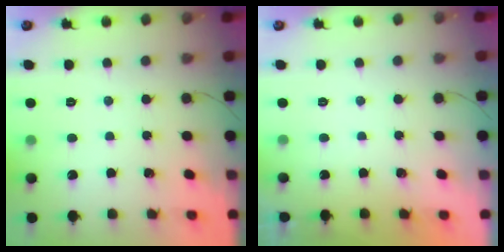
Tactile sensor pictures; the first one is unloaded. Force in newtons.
{"total": 1.8, "press": 0.1, "slide": 1.8}